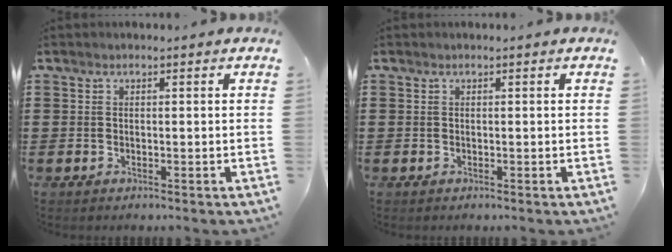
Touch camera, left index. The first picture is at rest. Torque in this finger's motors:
{"motor_torque": [0.00, 0.00, 0.00, 0.00]}